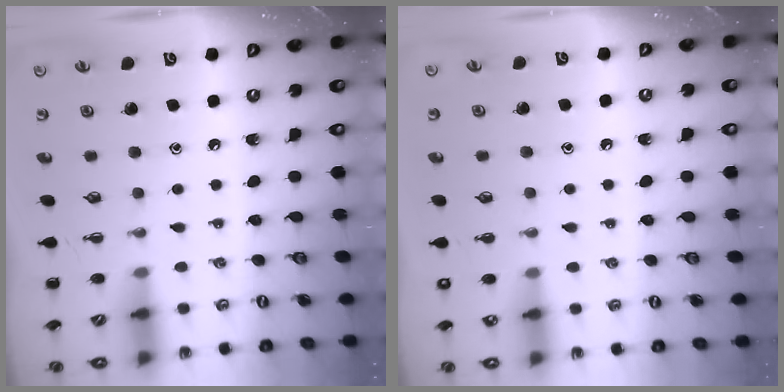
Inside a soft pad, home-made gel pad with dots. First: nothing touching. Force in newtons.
{"total": 1.9, "press": 1.9, "slide": 0.2}